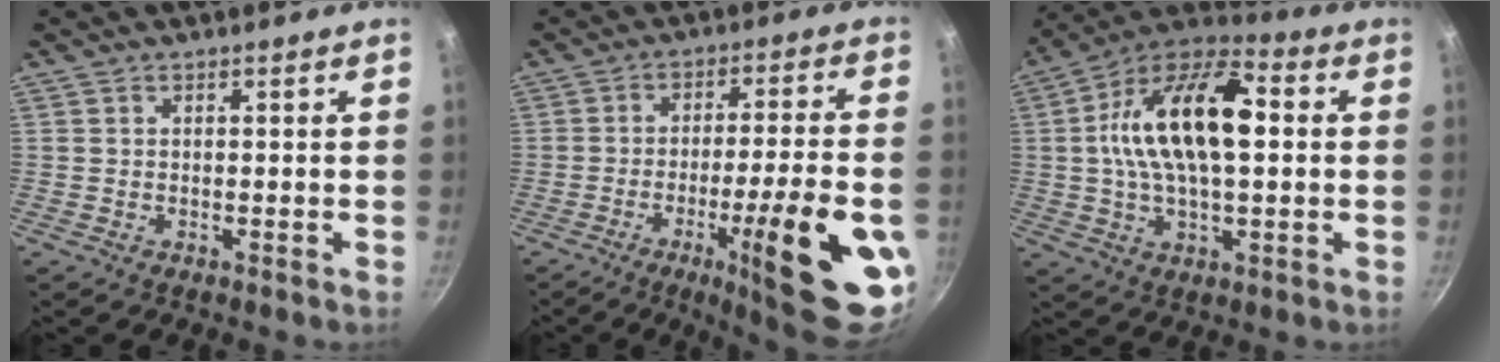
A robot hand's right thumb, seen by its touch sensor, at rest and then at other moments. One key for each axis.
{"total": 20.9, "fx": -7.0, "fy": 3.8, "fz": 19.3, "tx": -0.249, "ty": 0.017, "tz": -0.097}
{"total": 20.2, "fx": 2.3, "fy": 10.1, "fz": 17.4, "tx": -0.294, "ty": 0.027, "tz": 0.023}